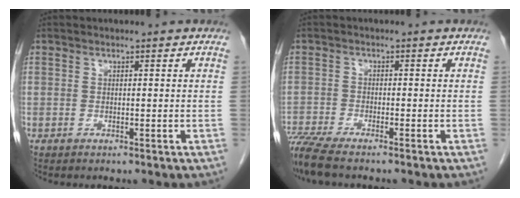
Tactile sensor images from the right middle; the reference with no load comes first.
{"total": 6.1, "force": [-5.4, 0.1, 3.0], "torque": [-0.061, -0.013, -0.099]}